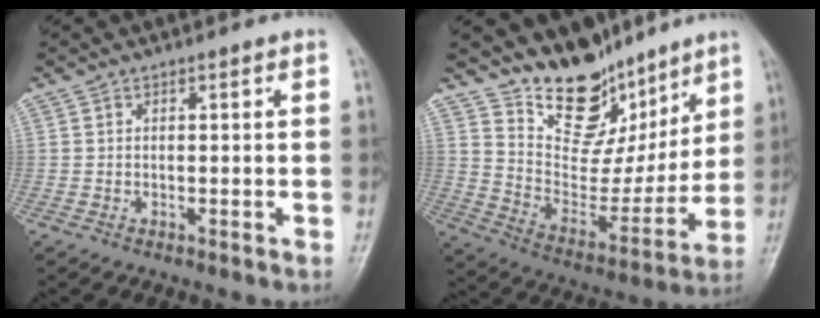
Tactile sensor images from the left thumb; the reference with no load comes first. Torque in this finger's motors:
{"motor_torque": [0.96, -0.44, 1.03, -0.86, 0.06]}